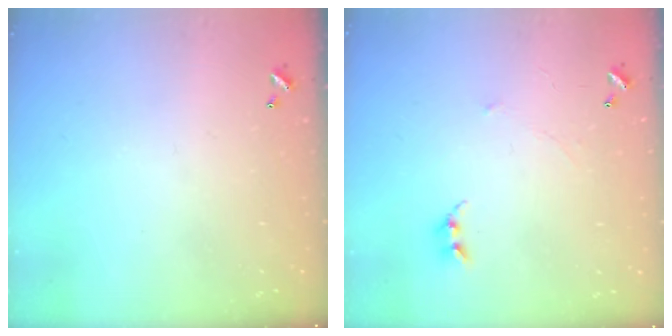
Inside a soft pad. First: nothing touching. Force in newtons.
{"total": 0.9, "press": 0.8, "slide": 0.5}